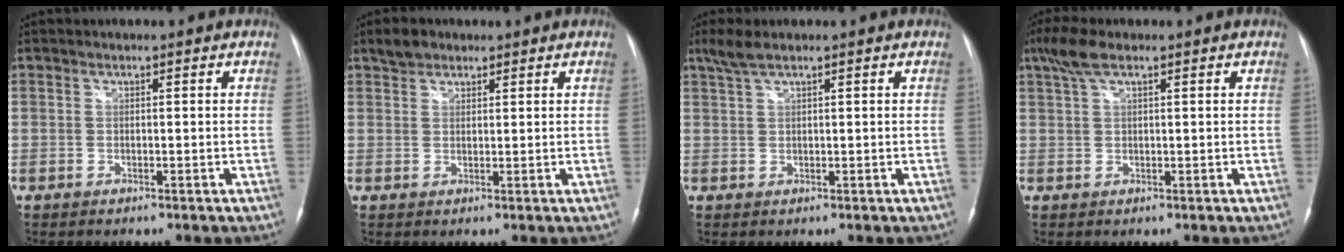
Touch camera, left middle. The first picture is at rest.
{"total": 2.9, "force": [2.2, 1.7, 0.8], "torque": [-0.020, 0.012, 0.039]}
{"total": 2.9, "force": [2.2, 0.3, 1.8], "torque": [-0.049, 0.013, 0.049]}
{"total": 4.4, "force": [2.8, 1.1, 3.2], "torque": [-0.077, 0.024, 0.058]}